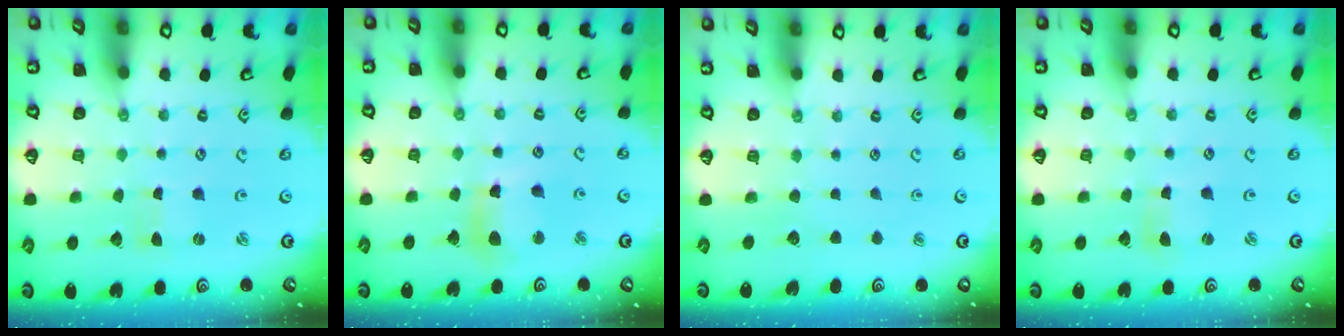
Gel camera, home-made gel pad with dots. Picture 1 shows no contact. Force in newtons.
{"total": 9.8, "press": 9.7, "slide": 1.0}
{"total": 0.0}
{"total": 1.6, "press": 1.6, "slide": 0.3}